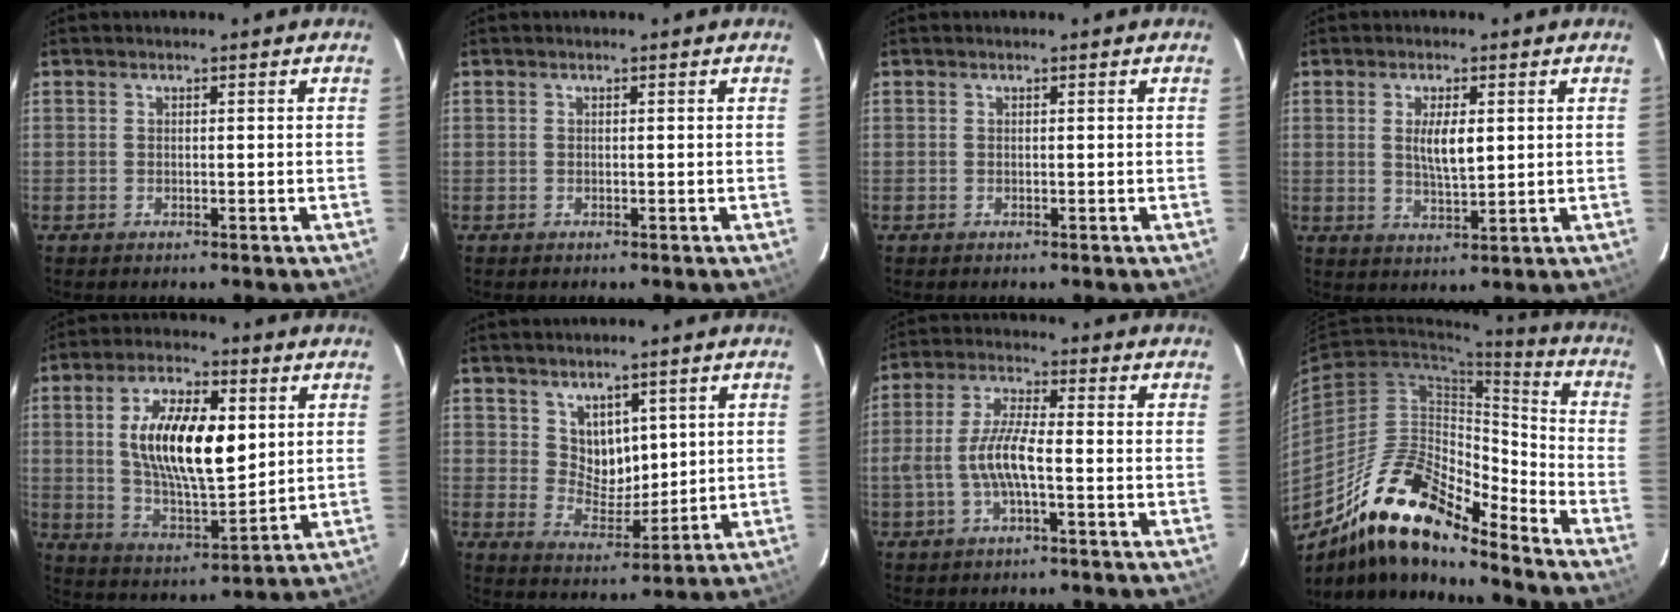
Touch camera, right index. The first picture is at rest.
{"total": 0.0}
{"total": 0.0}
{"total": 5.3, "force": [1.1, 1.9, 4.8], "torque": [-0.087, -0.004, 0.022]}
{"total": 16.4, "force": [3.3, 6.8, 14.5], "torque": [-0.261, 0.004, 0.067]}
{"total": 6.4, "force": [3.5, 4.6, 2.6], "torque": [-0.035, 0.001, 0.074]}
{"total": 7.7, "force": [-2.0, 1.6, 7.2], "torque": [-0.151, 0.004, -0.037]}
{"total": 19.3, "force": [-14.9, 5.6, 11.0], "torque": [-0.190, 0.004, -0.276]}